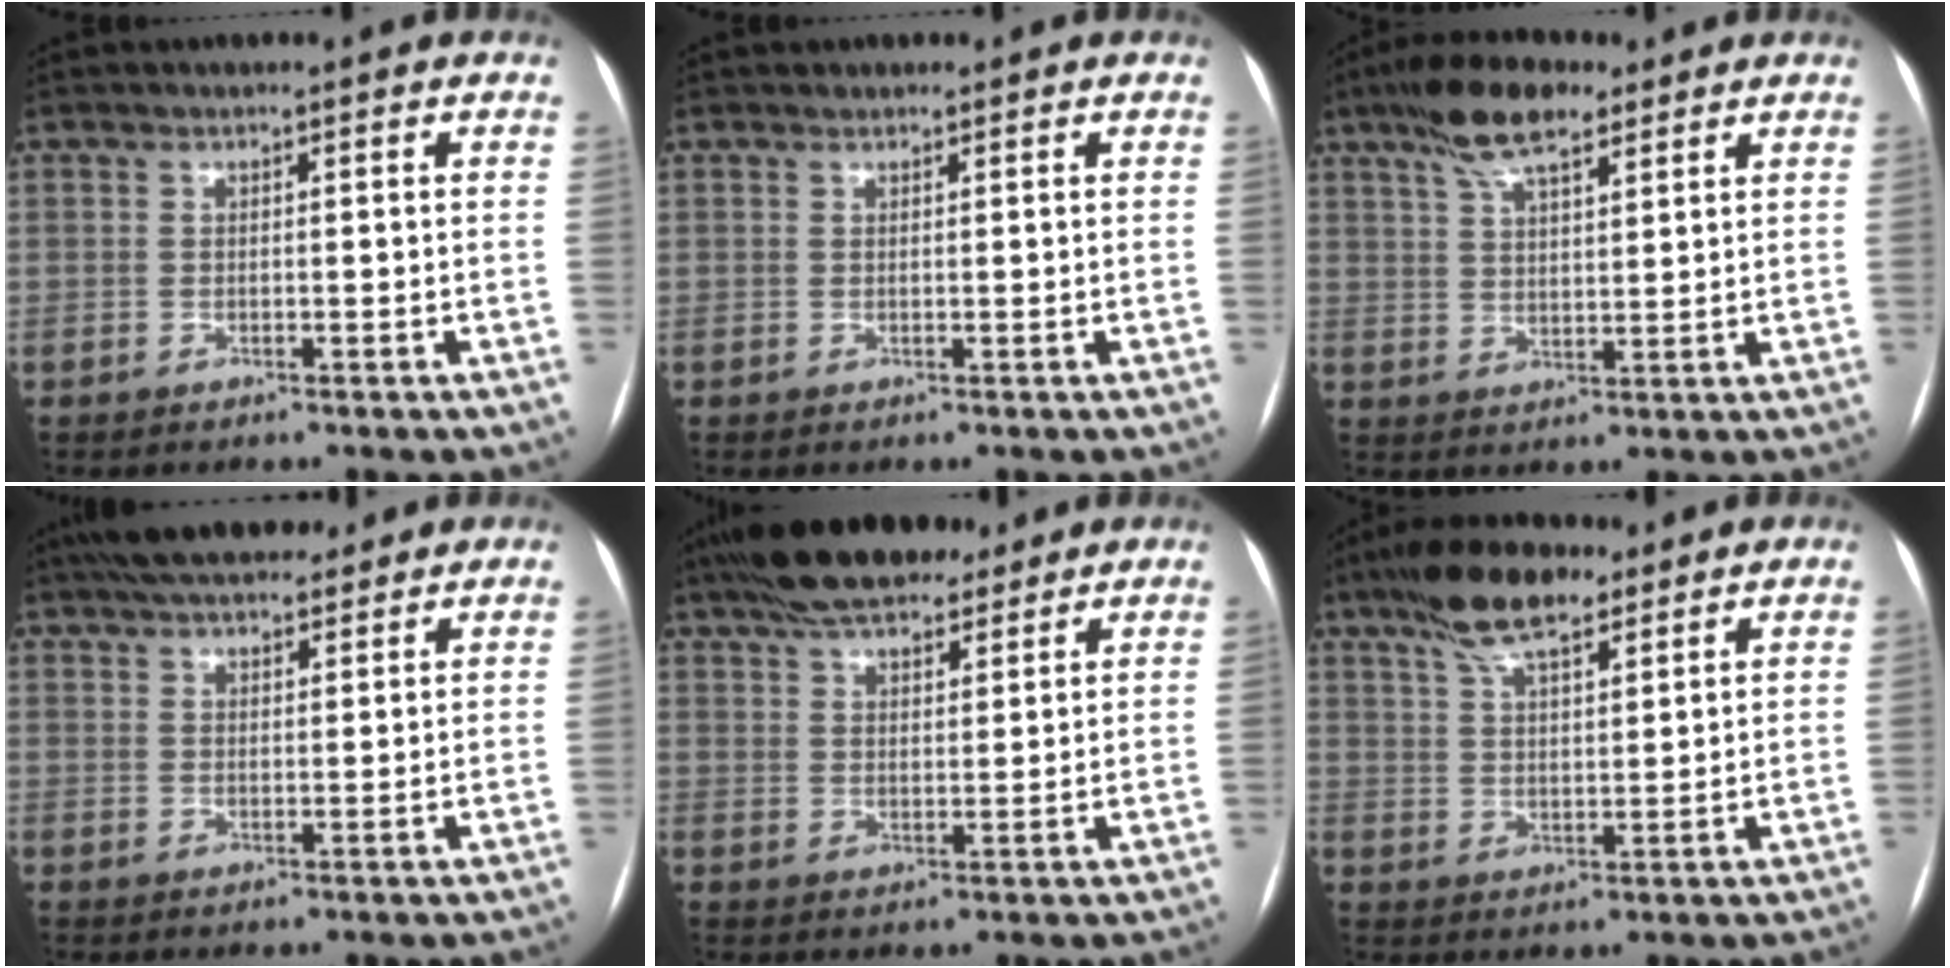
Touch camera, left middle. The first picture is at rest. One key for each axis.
{"total": 0.6, "fx": 0.5, "fy": 0.3, "fz": 0.0, "tx": -0.004, "ty": 0.003, "tz": 0.008}
{"total": 9.3, "fx": 6.3, "fy": 3.0, "fz": 6.1, "tx": -0.116, "ty": 0.018, "tz": 0.111}
{"total": 12.4, "fx": 10.4, "fy": 3.6, "fz": 5.8, "tx": -0.088, "ty": 0.037, "tz": 0.157}
{"total": 12.8, "fx": 10.1, "fy": 4.4, "fz": 6.6, "tx": -0.114, "ty": 0.038, "tz": 0.166}
{"total": 10.0, "fx": 7.1, "fy": 3.2, "fz": 6.4, "tx": -0.120, "ty": 0.018, "tz": 0.125}